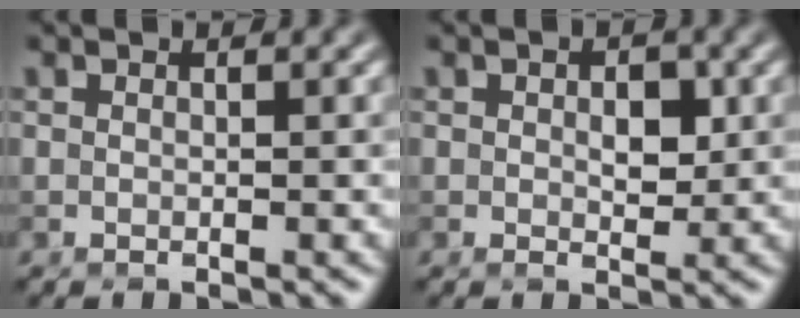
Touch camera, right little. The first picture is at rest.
{"total": 2.3, "force": [0.3, 1.3, 1.8], "torque": [-0.024, -0.002, 0.005]}